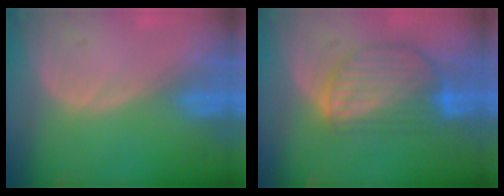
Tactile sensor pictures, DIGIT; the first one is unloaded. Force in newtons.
{"total": 8.6, "press": 7.5, "slide": 4.1}